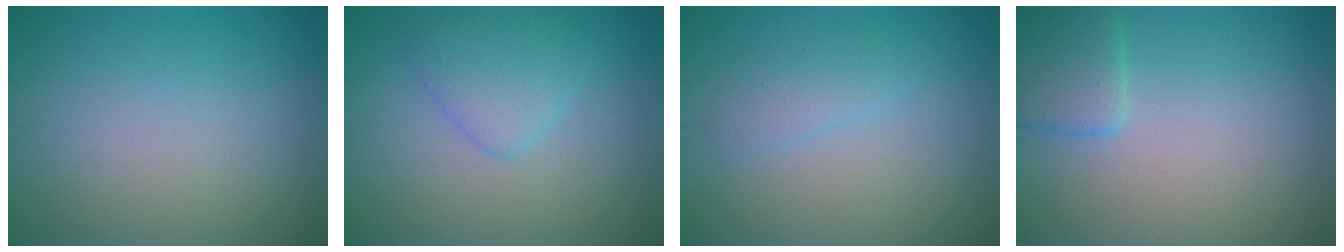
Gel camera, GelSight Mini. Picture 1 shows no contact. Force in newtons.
{"total": 3.0, "press": 3.0, "slide": 0.0}
{"total": 1.6, "press": 1.6, "slide": 0.1}
{"total": 2.4, "press": 2.4, "slide": 0.2}